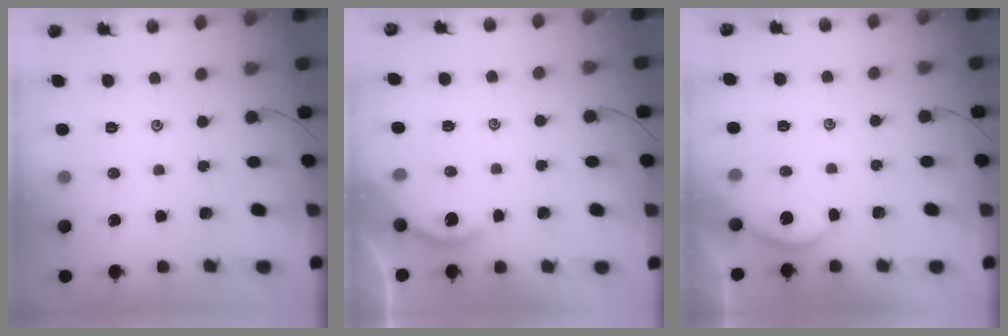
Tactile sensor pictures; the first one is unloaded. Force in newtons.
{"total": 2.2, "press": 2.2, "slide": 0.2}
{"total": 3.3, "press": 3.3, "slide": 0.2}